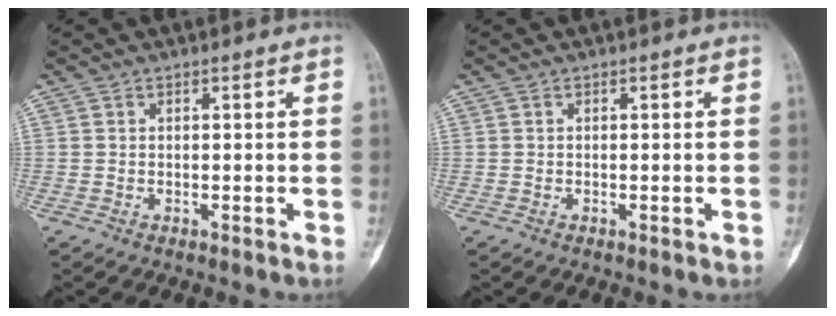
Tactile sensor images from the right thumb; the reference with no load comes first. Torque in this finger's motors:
{"motor_torque": [0.36, 0.12, 0.09, -0.06, 0.12]}